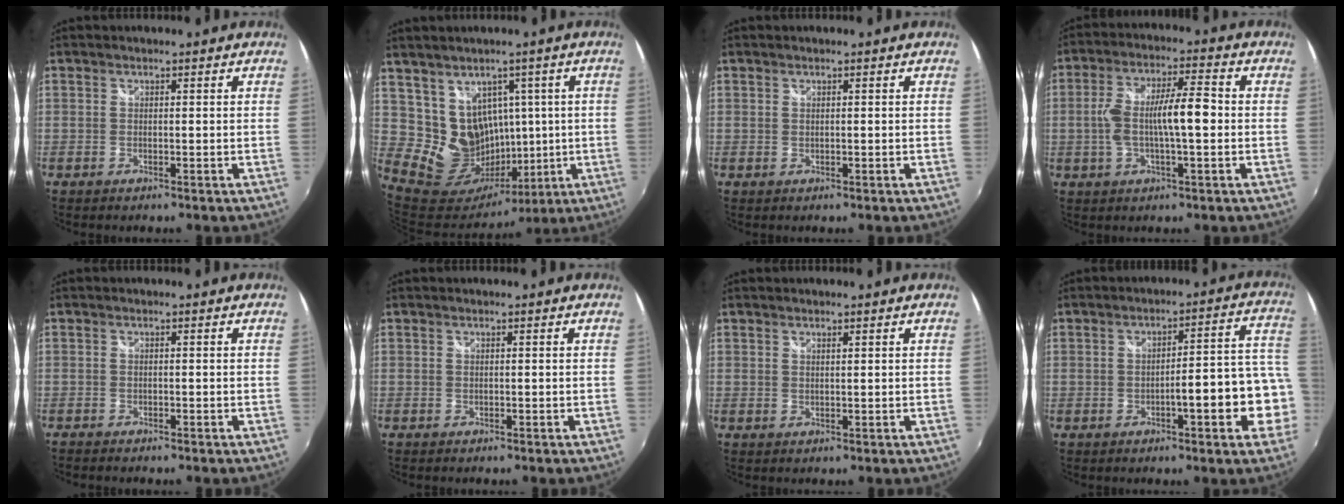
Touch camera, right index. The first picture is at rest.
{"total": 12.3, "force": [3.6, 11.3, 3.0], "torque": [-0.073, 0.011, 0.092]}
{"total": 0.0}
{"total": 11.5, "force": [-1.1, 2.8, 11.1], "torque": [-0.210, 0.008, -0.019]}
{"total": 1.9, "force": [-1.8, 0.3, 0.5], "torque": [-0.014, -0.012, -0.032]}
{"total": 0.0}
{"total": 0.7, "force": [0.6, 0.0, 0.4], "torque": [-0.006, 0.001, 0.011]}
{"total": 10.6, "force": [-3.6, 1.6, 9.9], "torque": [-0.120, 0.018, -0.041]}